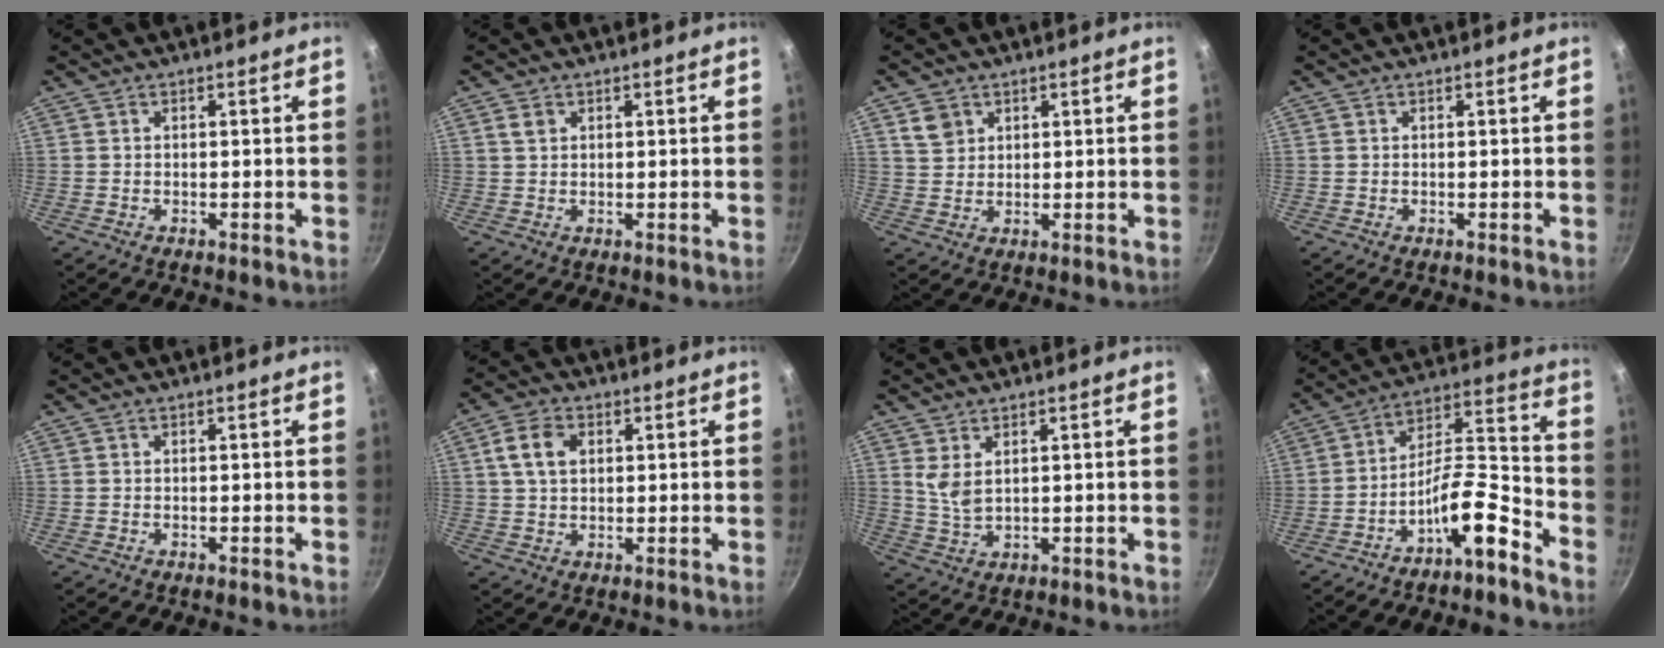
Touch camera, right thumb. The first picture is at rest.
{"total": 2.1, "force": [1.0, 1.5, 1.1], "torque": [-0.015, -0.001, 0.019]}
{"total": 4.2, "force": [2.1, 3.4, 1.5], "torque": [-0.012, 0.000, 0.043]}
{"total": 0.0}
{"total": 0.0}
{"total": 6.5, "force": [1.8, 4.5, 4.3], "torque": [-0.070, 0.006, 0.030]}
{"total": 4.0, "force": [1.7, 2.0, 3.0], "torque": [-0.056, -0.019, 0.038]}
{"total": 11.4, "force": [-7.5, 2.9, 8.1], "torque": [-0.133, 0.086, -0.128]}